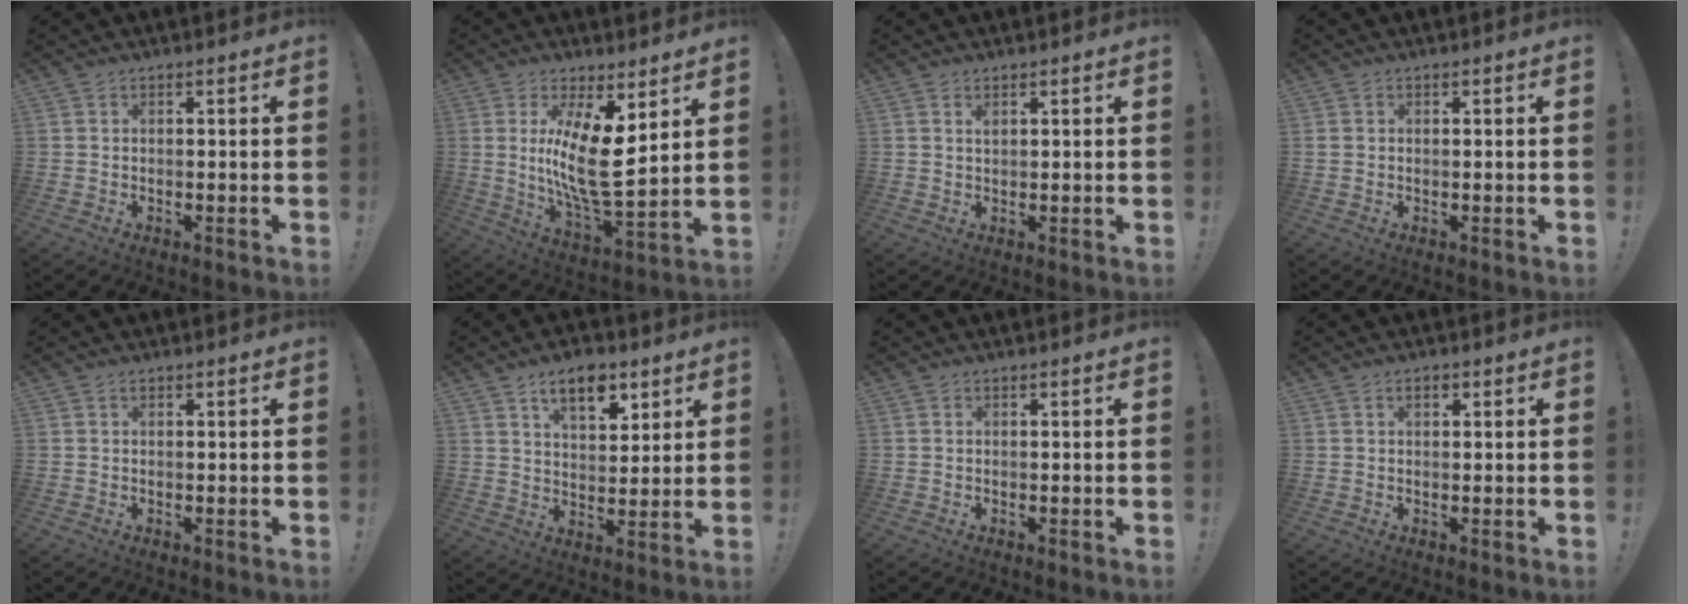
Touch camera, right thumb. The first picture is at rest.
{"total": 15.4, "force": [3.7, 4.5, 14.3], "torque": [-0.271, -0.042, 0.058]}
{"total": 0.8, "force": [0.6, 0.3, 0.4], "torque": [0.000, -0.004, 0.010]}
{"total": 0.7, "force": [0.3, 0.5, 0.3], "torque": [-0.006, 0.003, 0.006]}
{"total": 0.0}
{"total": 10.3, "force": [6.1, 5.3, 6.4], "torque": [-0.090, -0.027, 0.108]}
{"total": 0.0}
{"total": 1.7, "force": [0.7, 1.0, 1.1], "torque": [-0.018, 0.000, 0.011]}